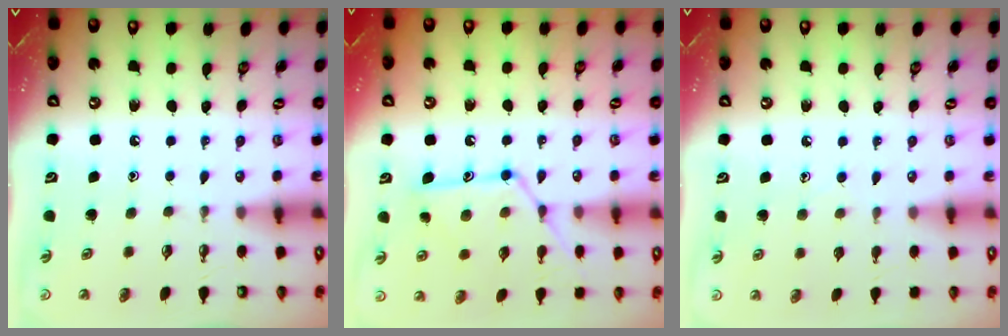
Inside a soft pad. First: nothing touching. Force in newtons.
{"total": 13.6, "press": 13.5, "slide": 0.7}
{"total": 5.2, "press": 5.2, "slide": 0.6}